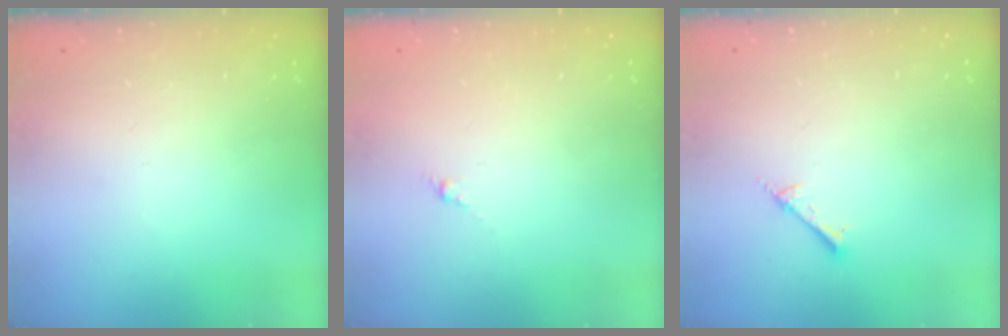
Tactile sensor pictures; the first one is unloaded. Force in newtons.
{"total": 0.0}
{"total": 1.5, "press": 1.4, "slide": 0.2}